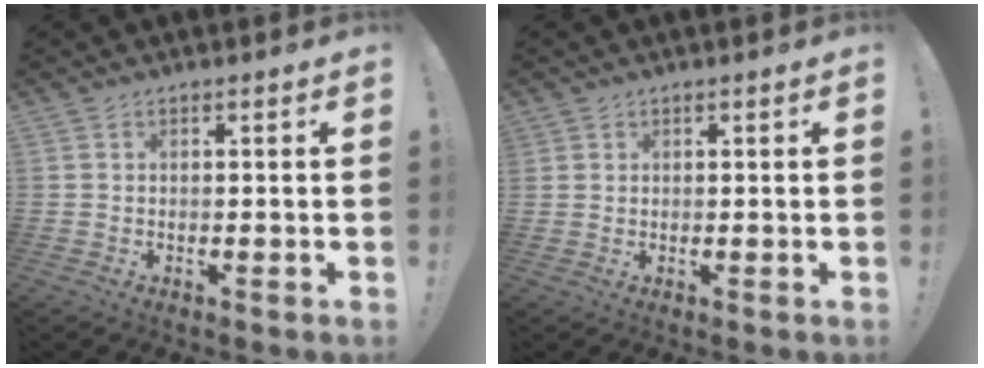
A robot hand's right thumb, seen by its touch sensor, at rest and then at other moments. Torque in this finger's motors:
{"motor_torque": [-0.01, 0.00, 0.12, 0.02, 0.09]}